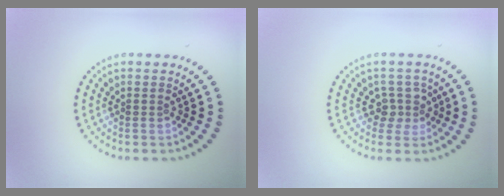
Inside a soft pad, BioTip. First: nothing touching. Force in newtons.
{"total": 2.2, "press": 1.8, "slide": 1.2}